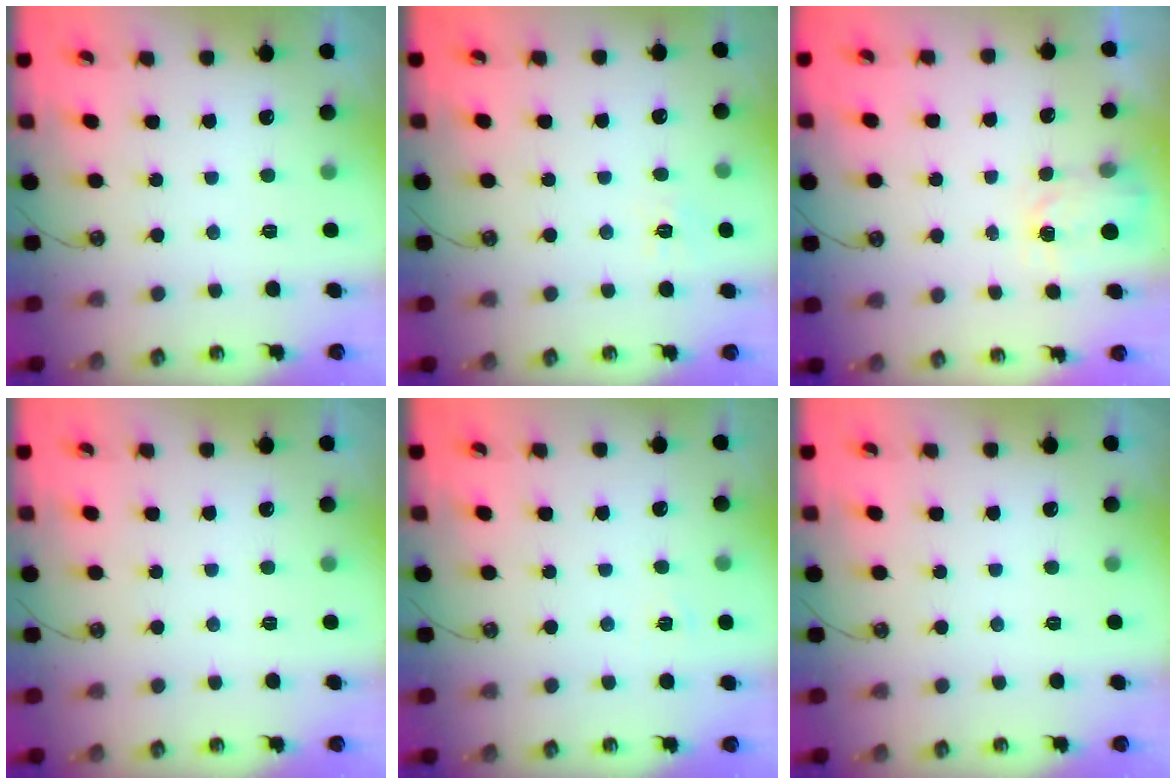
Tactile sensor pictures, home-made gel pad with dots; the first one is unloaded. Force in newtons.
{"total": 6.7, "press": 6.7, "slide": 0.6}
{"total": 2.6, "press": 2.6, "slide": 0.4}
{"total": 0.0}
{"total": 3.0, "press": 2.9, "slide": 0.4}
{"total": 0.0}